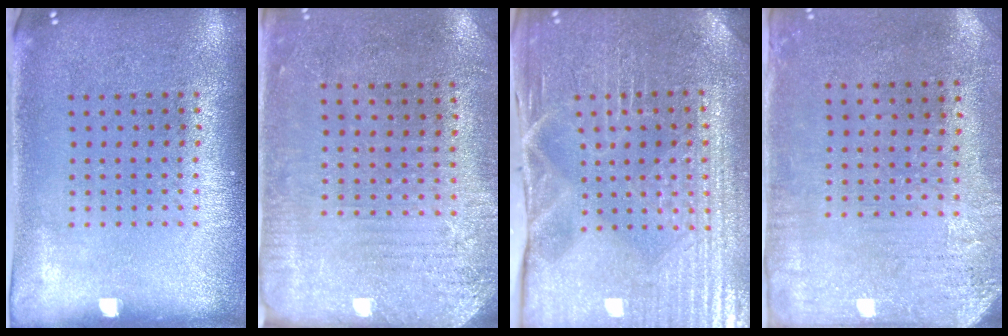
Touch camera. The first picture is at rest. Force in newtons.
{"total": 2.9, "press": 2.4, "slide": 1.6}
{"total": 4.0, "press": 3.9, "slide": 0.6}
{"total": 3.1, "press": 2.5, "slide": 1.9}